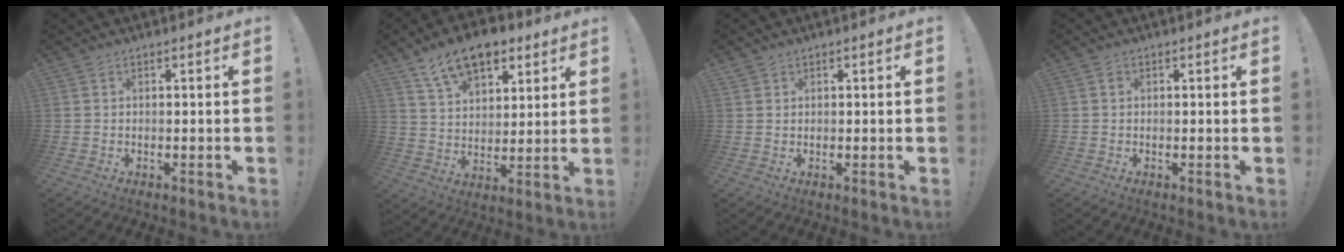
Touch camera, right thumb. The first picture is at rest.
{"total": 13.3, "force": [9.0, 7.3, 6.4], "torque": [-0.104, -0.048, 0.168]}
{"total": 1.4, "force": [1.1, 0.9, 0.0], "torque": [0.008, -0.002, 0.019]}
{"total": 0.7, "force": [-0.1, 0.5, 0.4], "torque": [-0.001, 0.001, -0.003]}